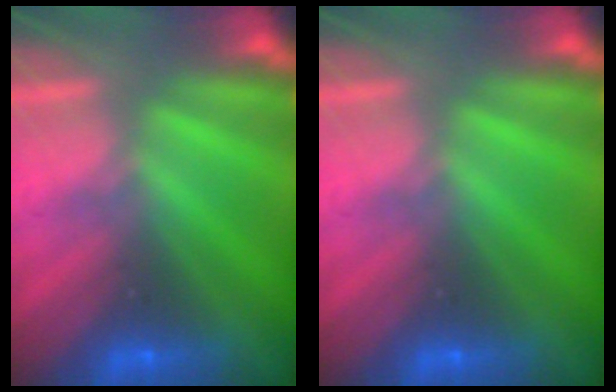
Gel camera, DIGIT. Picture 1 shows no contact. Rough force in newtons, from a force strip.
{"total": 0.0}